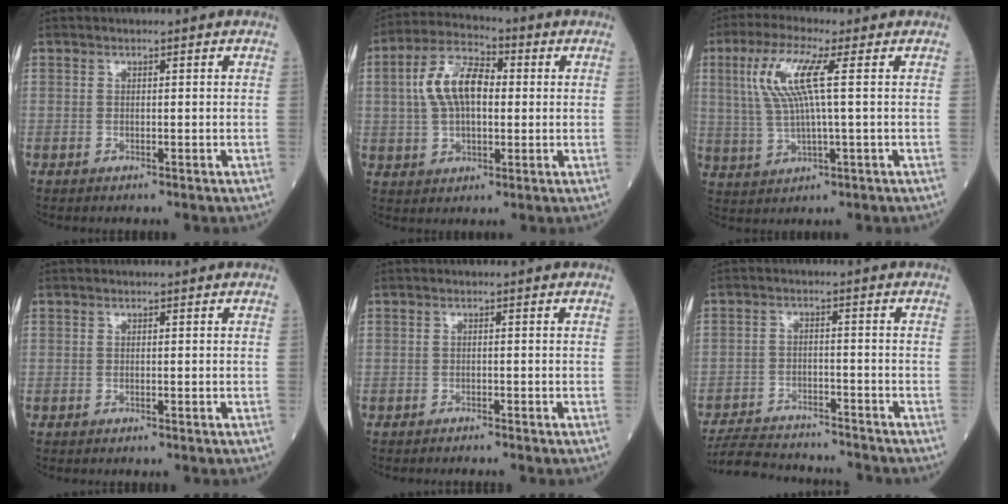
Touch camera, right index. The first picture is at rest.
{"total": 10.1, "force": [1.3, 5.1, 8.6], "torque": [-0.177, 0.026, 0.022]}
{"total": 8.9, "force": [2.4, 0.6, 8.5], "torque": [-0.193, 0.014, 0.047]}
{"total": 0.0}
{"total": 1.1, "force": [-1.1, -0.2, 0.0], "torque": [-0.001, -0.003, -0.017]}
{"total": 11.7, "force": [-11.2, 2.0, 2.7], "torque": [-0.050, 0.005, -0.171]}